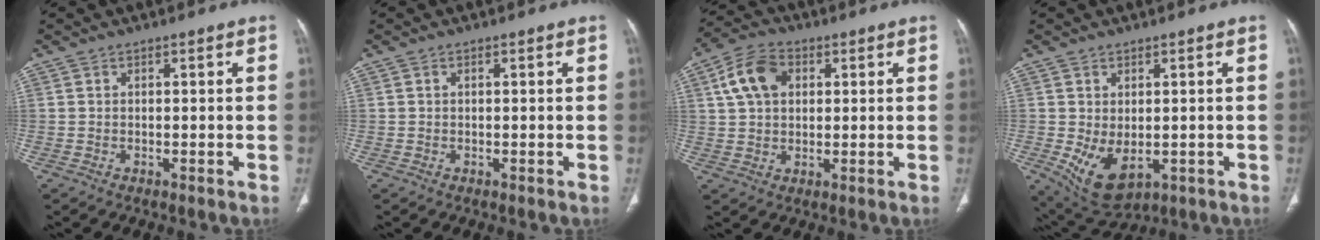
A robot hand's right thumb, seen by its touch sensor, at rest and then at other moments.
{"total": 0.0}
{"total": 9.0, "force": [2.7, 6.2, 6.0], "torque": [-0.105, 0.010, 0.046]}
{"total": 8.2, "force": [-1.4, 4.8, 6.5], "torque": [-0.111, -0.010, 0.001]}